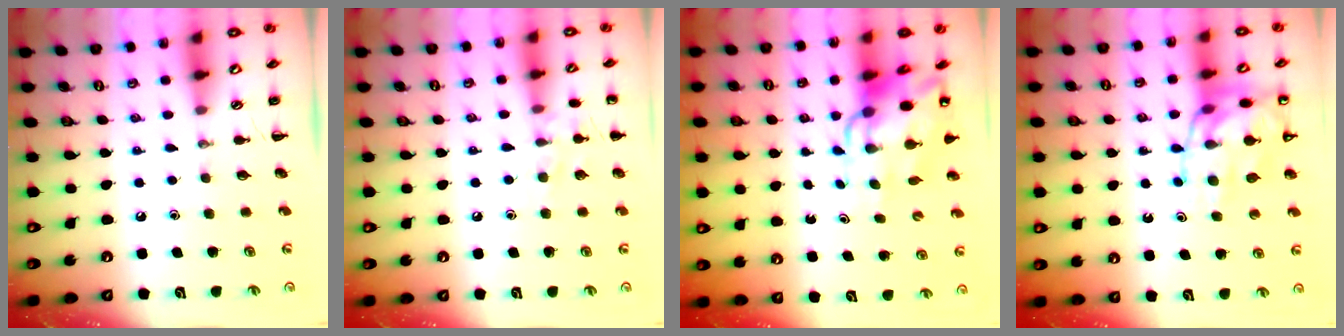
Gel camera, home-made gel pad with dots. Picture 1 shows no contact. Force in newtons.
{"total": 8.1, "press": 7.8, "slide": 2.1}
{"total": 10.4, "press": 10.0, "slide": 2.7}
{"total": 17.4, "press": 17.1, "slide": 3.0}